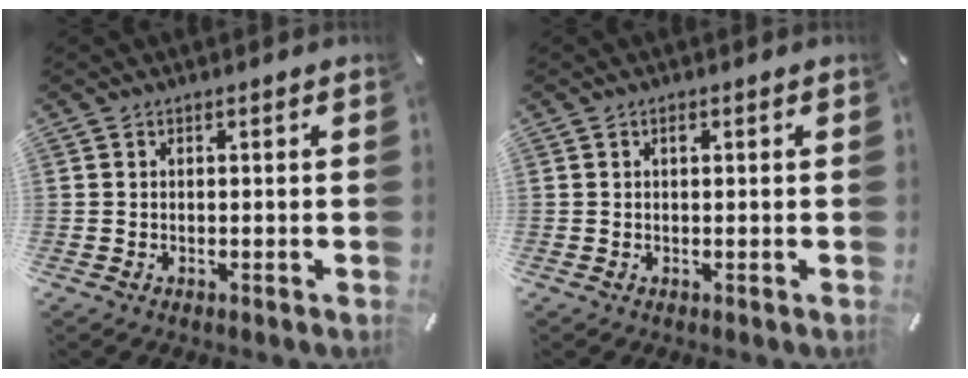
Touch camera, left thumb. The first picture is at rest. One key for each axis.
{"total": 0.7, "fx": 0.3, "fy": 0.3, "fz": 0.5, "tx": -0.011, "ty": 0.001, "tz": 0.005}